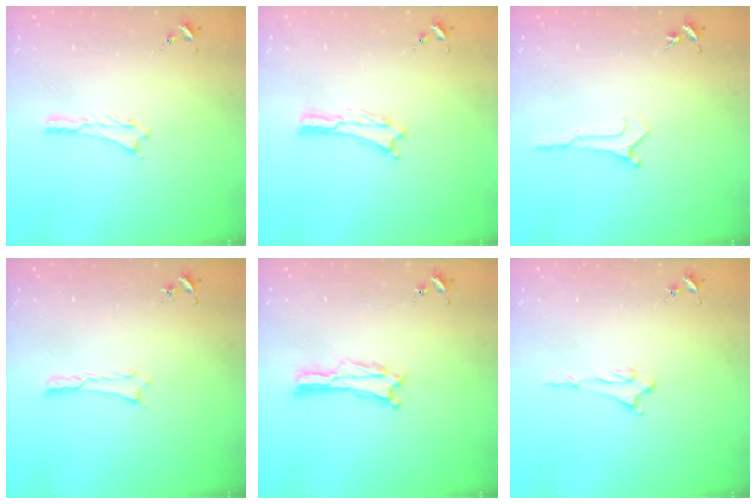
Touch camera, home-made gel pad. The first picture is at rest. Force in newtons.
{"total": 0.0}
{"total": 0.0}
{"total": 0.0}
{"total": 0.0}
{"total": 1.5, "press": 1.5, "slide": 0.2}